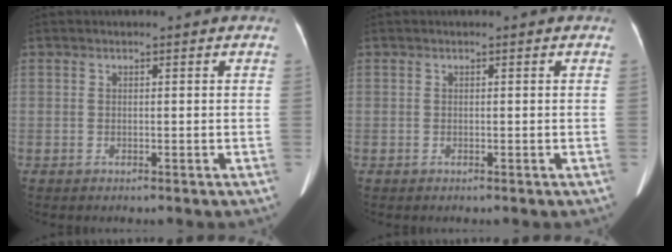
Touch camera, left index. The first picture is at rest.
{"total": 0.0}